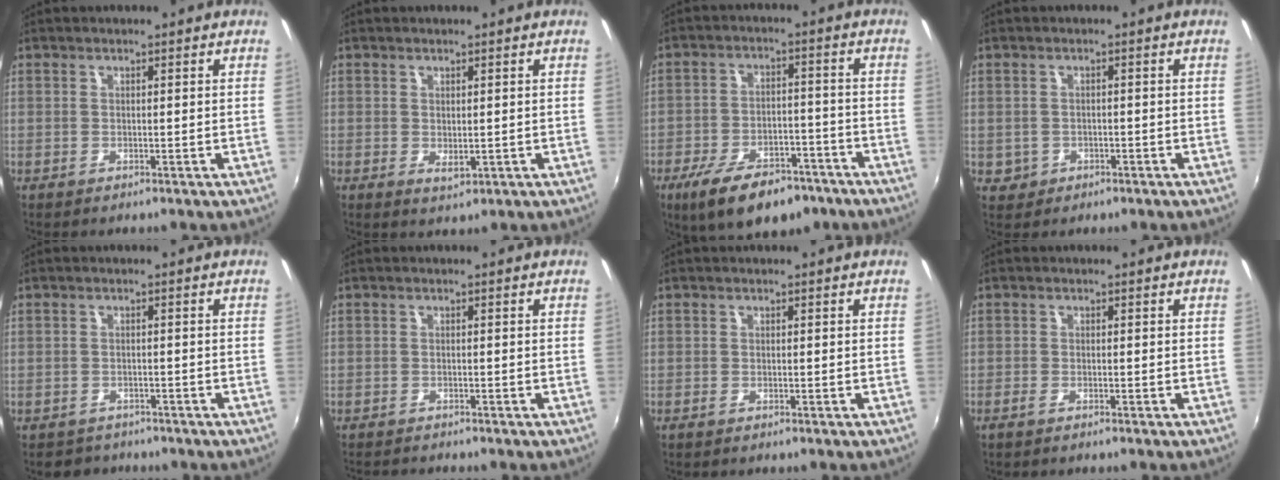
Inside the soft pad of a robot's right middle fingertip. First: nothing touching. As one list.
[{"total": 1.8, "force": [0.0, 1.1, 1.4], "torque": [-0.023, -0.006, 0.001]}, {"total": 15.1, "force": [-10.1, 6.8, 8.9], "torque": [-0.180, -0.012, -0.152]}, {"total": 3.2, "force": [-0.8, 2.9, 1.0], "torque": [-0.029, -0.001, -0.005]}, {"total": 3.1, "force": [-2.6, 1.8, 0.0], "torque": [-0.011, -0.002, -0.043]}, {"total": 2.5, "force": [-2.5, 0.1, 0.5], "torque": [-0.021, -0.016, -0.046]}, {"total": 0.6, "force": [-0.5, 0.1, 0.3], "torque": [-0.006, -0.003, -0.012]}, {"total": 1.3, "force": [-1.1, 0.2, 0.7], "torque": [-0.018, -0.003, -0.025]}]